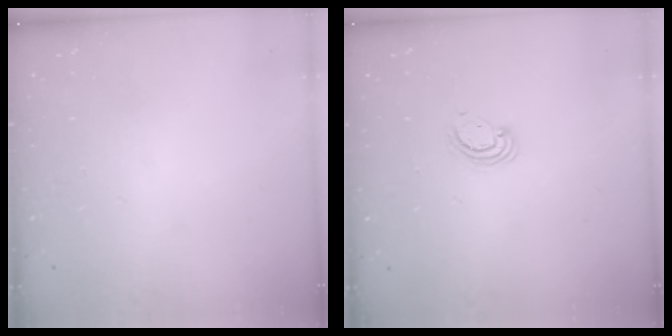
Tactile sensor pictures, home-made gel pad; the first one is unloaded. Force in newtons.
{"total": 3.4, "press": 3.4, "slide": 0.4}